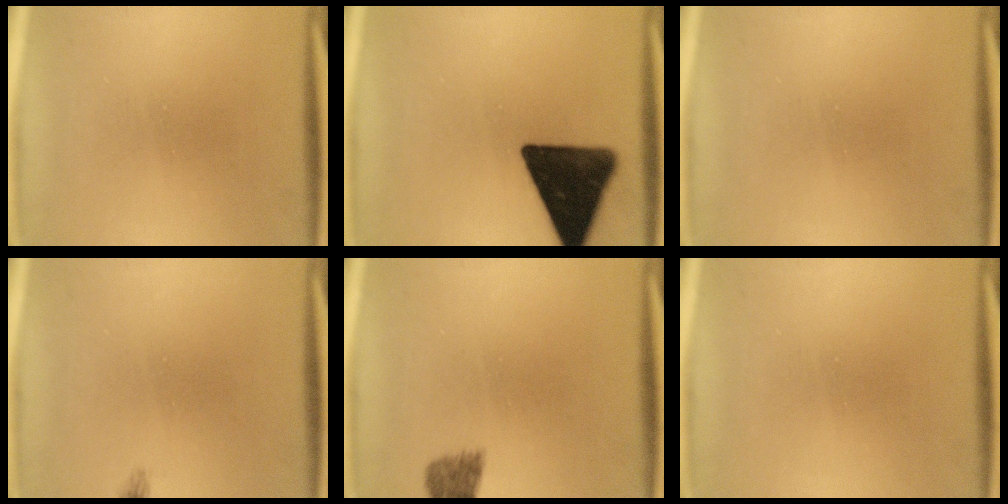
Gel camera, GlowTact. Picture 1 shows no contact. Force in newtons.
{"total": 16.8}
{"total": 0.0}
{"total": 0.9}
{"total": 1.9}
{"total": 0.0}